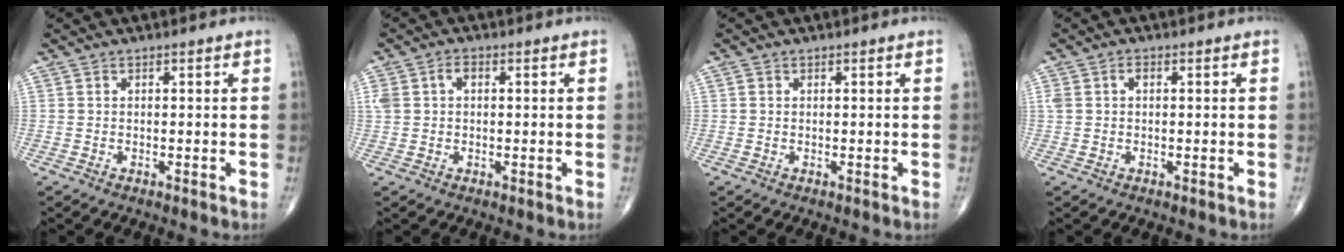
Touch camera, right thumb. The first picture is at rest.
{"total": 4.0, "force": [0.8, 2.8, 2.8], "torque": [-0.065, 0.021, 0.019]}
{"total": 0.5, "force": [0.1, 0.5, 0.2], "torque": [-0.001, 0.001, 0.002]}
{"total": 1.5, "force": [0.3, 1.0, 1.1], "torque": [-0.027, 0.013, 0.011]}